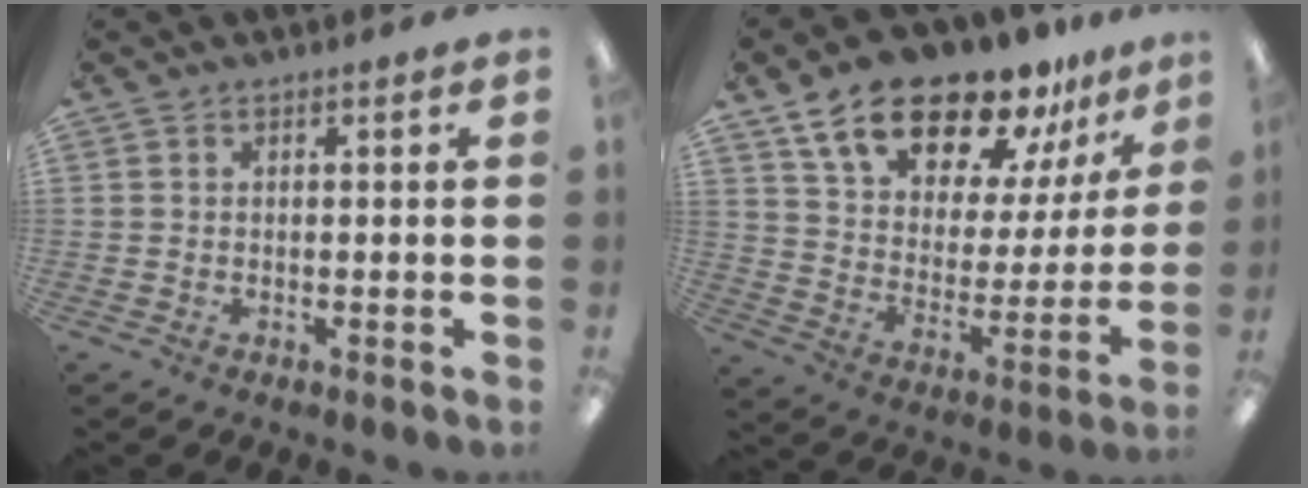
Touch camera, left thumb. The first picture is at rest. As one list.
[{"total": 20.5, "force": [16.4, 8.7, 8.9], "torque": [-0.156, -0.112, 0.288]}]